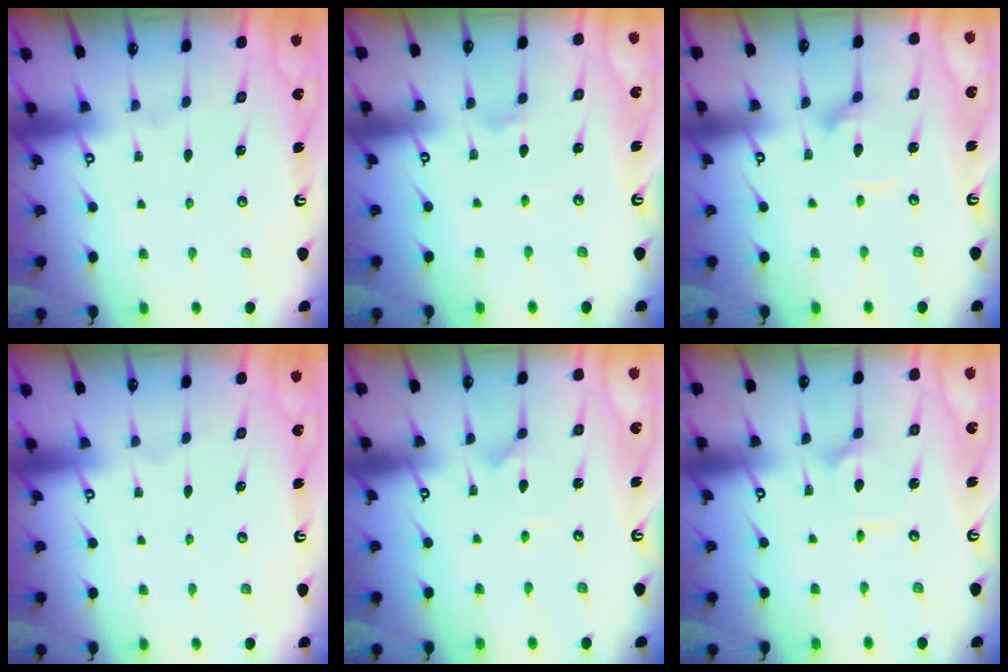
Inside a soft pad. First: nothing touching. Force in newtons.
{"total": 2.3, "press": 2.3, "slide": 0.2}
{"total": 6.0, "press": 6.0, "slide": 0.4}
{"total": 0.0}
{"total": 3.4, "press": 3.4, "slide": 0.2}
{"total": 3.0, "press": 3.0, "slide": 0.4}